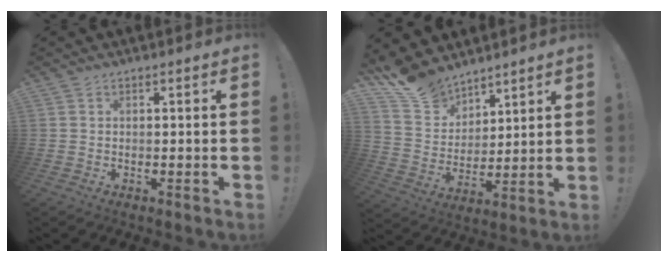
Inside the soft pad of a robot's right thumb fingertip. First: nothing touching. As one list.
[{"total": 13.1, "force": [10.9, 6.6, 2.7], "torque": [-0.070, -0.081, 0.213]}]